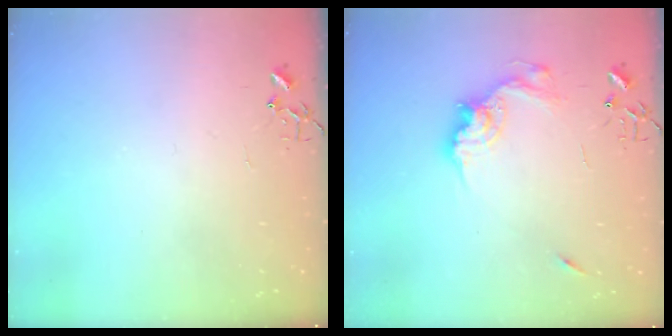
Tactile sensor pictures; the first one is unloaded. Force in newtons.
{"total": 13.6, "press": 13.6, "slide": 1.0}